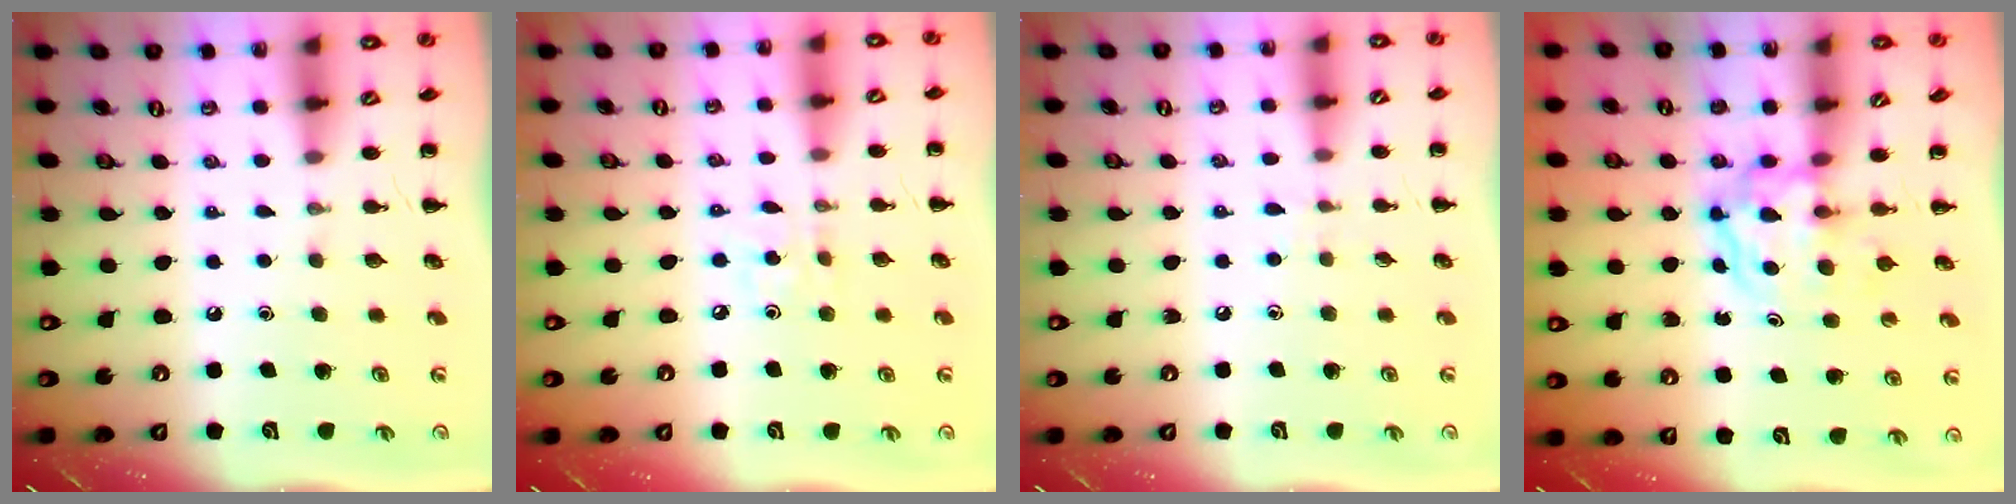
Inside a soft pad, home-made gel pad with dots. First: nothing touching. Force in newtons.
{"total": 3.5, "press": 3.3, "slide": 1.2}
{"total": 2.9, "press": 2.6, "slide": 1.2}
{"total": 3.9, "press": 3.9, "slide": 0.5}